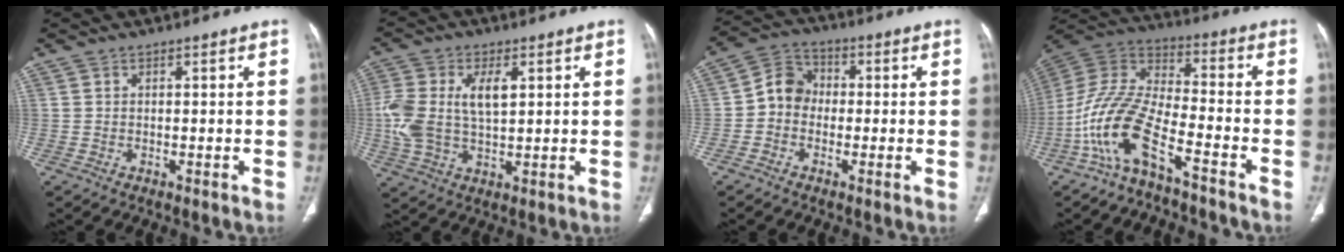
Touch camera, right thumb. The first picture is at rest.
{"total": 11.8, "force": [2.0, 6.3, 9.8], "torque": [-0.215, 0.007, 0.044]}
{"total": 6.5, "force": [-1.0, 5.6, 3.1], "torque": [-0.033, 0.025, -0.035]}
{"total": 14.0, "force": [-8.1, 5.0, 10.3], "torque": [-0.224, 0.074, -0.161]}